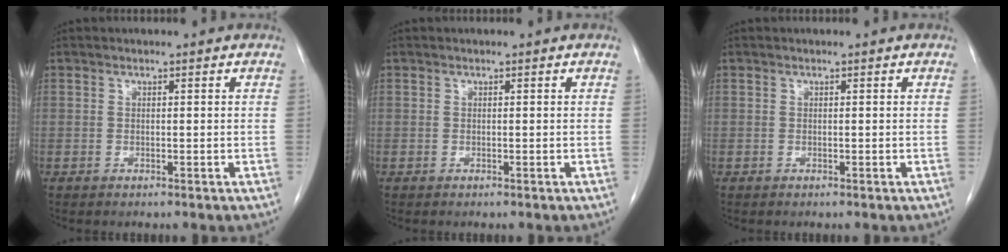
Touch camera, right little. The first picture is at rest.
{"total": 0.0}
{"total": 0.0}